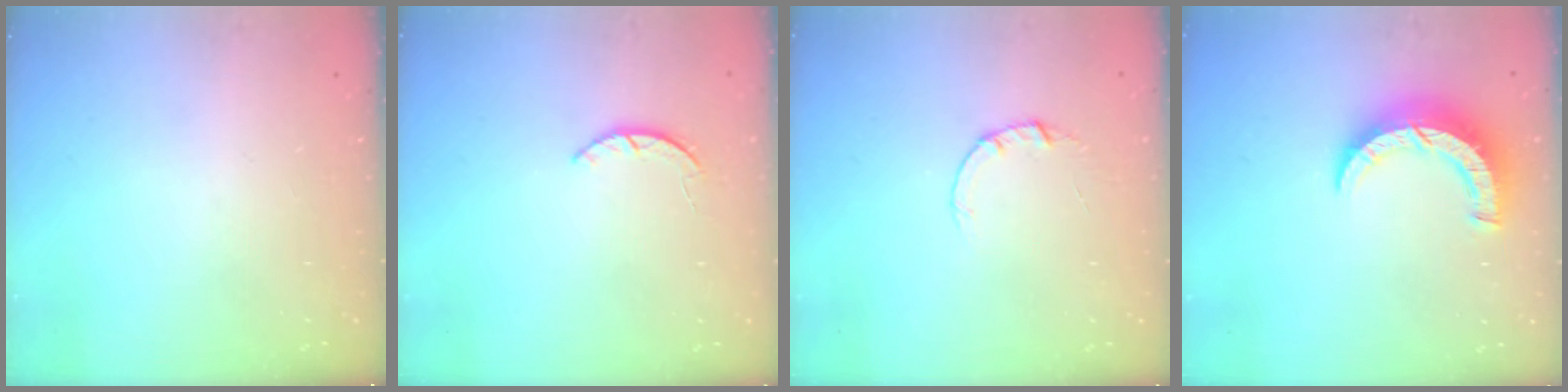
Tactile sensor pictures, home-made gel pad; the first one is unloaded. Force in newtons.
{"total": 1.9, "press": 1.9, "slide": 0.3}
{"total": 2.0, "press": 2.0, "slide": 0.2}
{"total": 8.0, "press": 7.9, "slide": 0.9}